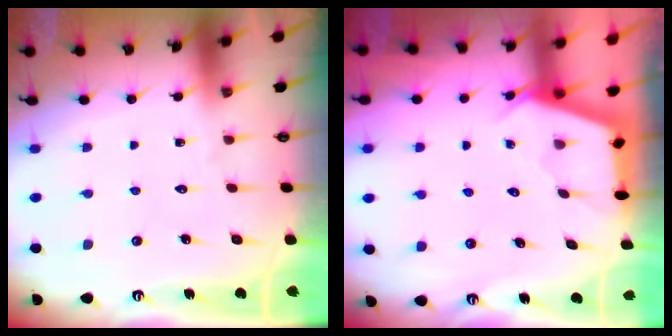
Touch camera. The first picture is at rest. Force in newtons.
{"total": 2.7, "press": 2.6, "slide": 0.3}